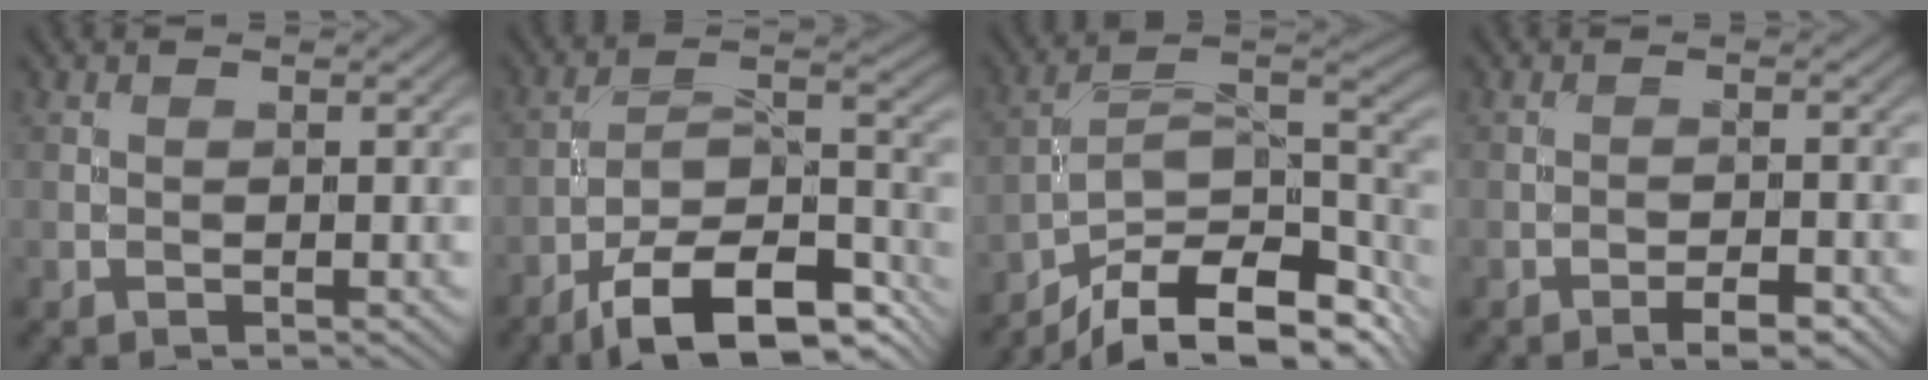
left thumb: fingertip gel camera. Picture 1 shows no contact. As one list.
[{"total": 15.0, "force": [-10.5, 5.0, 9.5], "torque": [-0.167, -0.004, -0.179]}, {"total": 14.2, "force": [-9.9, 5.2, 8.7], "torque": [-0.182, -0.013, -0.151]}, {"total": 3.1, "force": [-2.2, 0.7, 2.2], "torque": [-0.035, 0.006, -0.033]}]